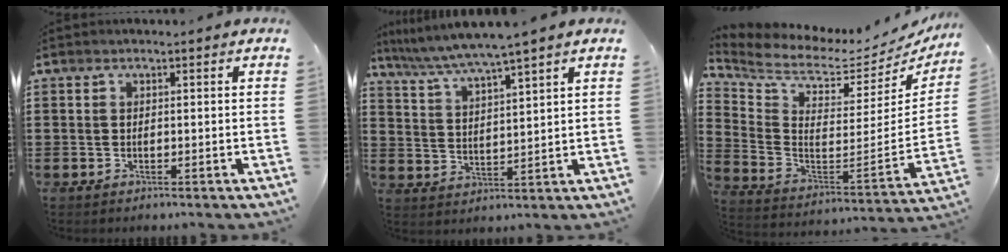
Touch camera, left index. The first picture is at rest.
{"total": 5.0, "force": [4.3, -1.1, 2.2], "torque": [-0.062, -0.031, 0.069]}
{"total": 5.3, "force": [4.3, 1.9, 2.2], "torque": [-0.073, -0.054, 0.070]}